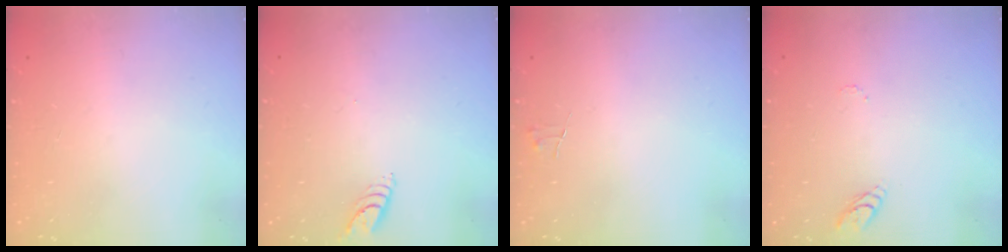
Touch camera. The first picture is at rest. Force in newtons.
{"total": 4.8, "press": 4.8, "slide": 0.4}
{"total": 3.9, "press": 3.9, "slide": 0.4}
{"total": 6.6, "press": 6.6, "slide": 0.5}